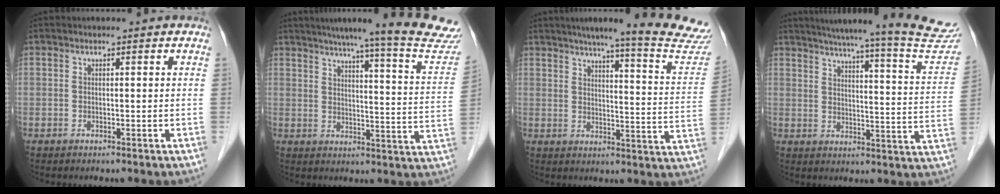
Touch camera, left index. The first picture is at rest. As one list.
[{"total": 23.0, "force": [20.8, -0.4, 9.8], "torque": [-0.135, -0.071, 0.245]}, {"total": 21.1, "force": [19.2, -0.3, 8.8], "torque": [-0.112, -0.078, 0.223]}, {"total": 26.6, "force": [24.3, -0.2, 10.8], "torque": [-0.153, -0.086, 0.288]}]